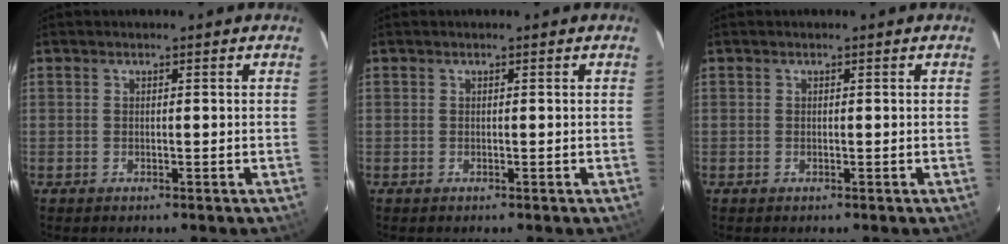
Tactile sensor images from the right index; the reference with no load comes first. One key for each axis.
{"total": 0.0}
{"total": 0.0}